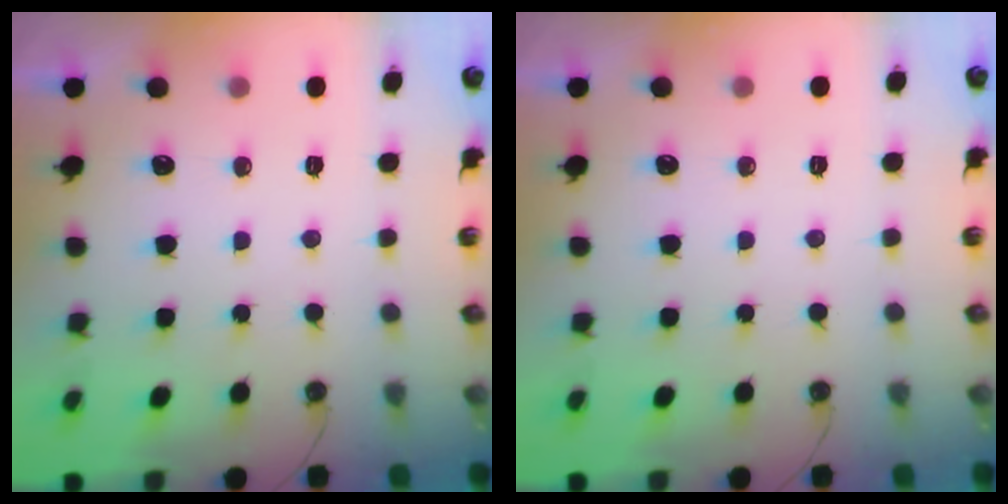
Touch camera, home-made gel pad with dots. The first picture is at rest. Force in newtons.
{"total": 0.0}